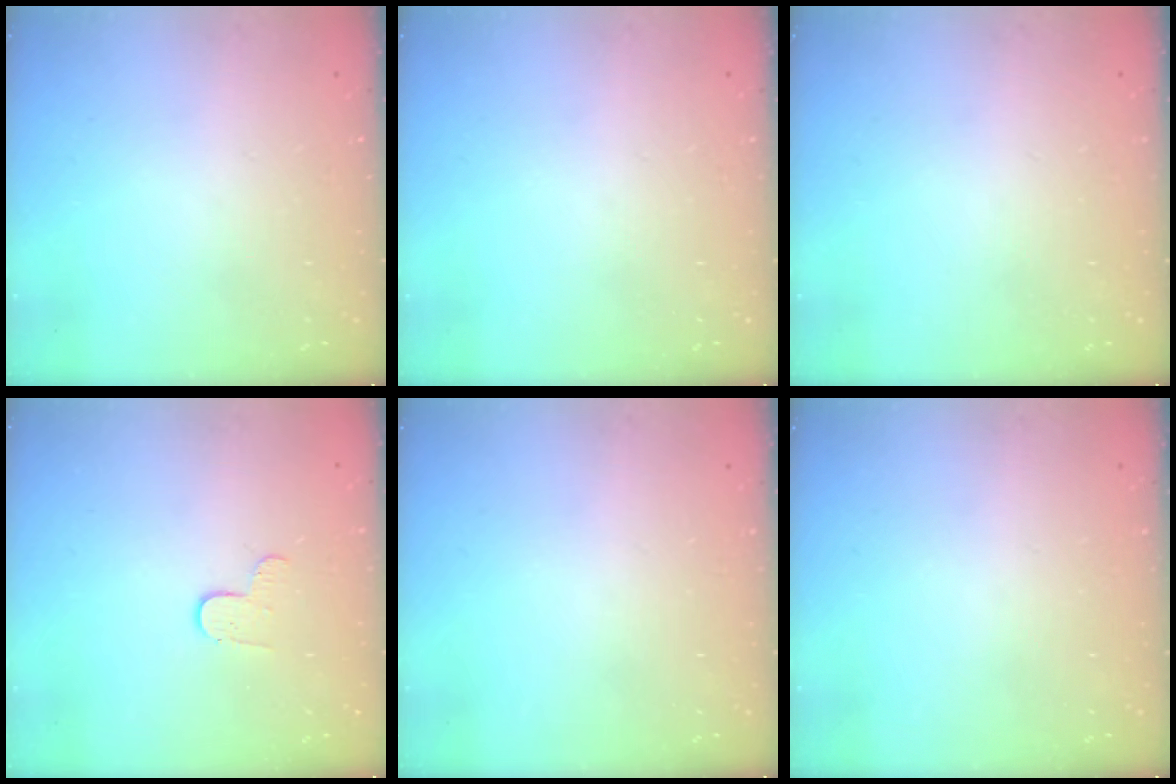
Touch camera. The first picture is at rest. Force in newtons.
{"total": 0.0}
{"total": 0.0}
{"total": 4.4, "press": 4.4, "slide": 0.4}
{"total": 0.0}
{"total": 0.0}